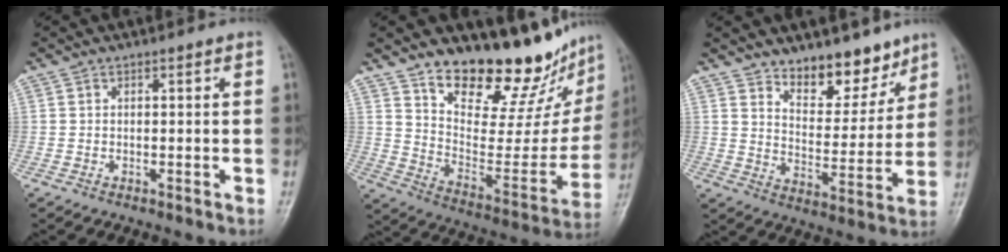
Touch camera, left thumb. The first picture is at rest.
{"total": 21.8, "force": [17.9, 7.6, 9.9], "torque": [-0.093, -0.122, 0.272]}
{"total": 10.8, "force": [8.4, 4.9, 4.6], "torque": [-0.033, -0.068, 0.143]}